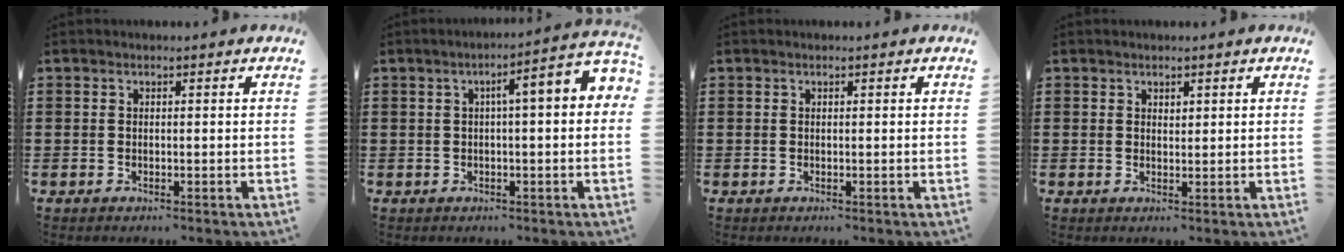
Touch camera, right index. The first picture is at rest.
{"total": 5.1, "force": [0.6, 0.5, 5.1], "torque": [-0.080, -0.004, 0.002]}
{"total": 0.0}
{"total": 1.1, "force": [0.9, 0.5, 0.2], "torque": [-0.005, 0.003, 0.017]}